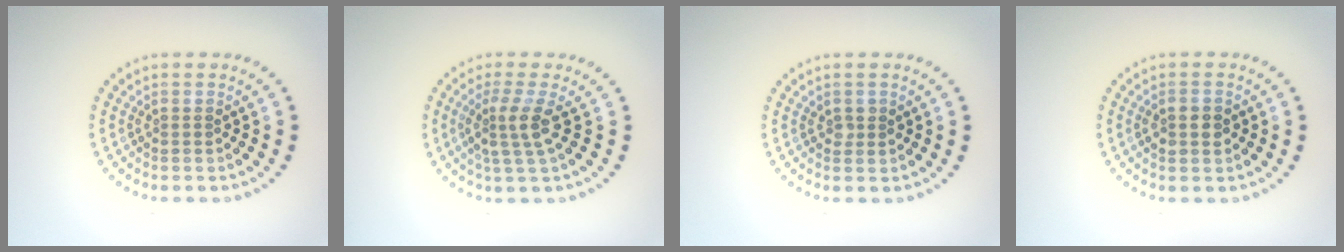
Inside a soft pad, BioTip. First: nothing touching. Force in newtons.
{"total": 2.7, "press": 2.0, "slide": 1.8}
{"total": 1.0, "press": 1.0, "slide": 0.2}
{"total": 2.4, "press": 2.4, "slide": 0.2}